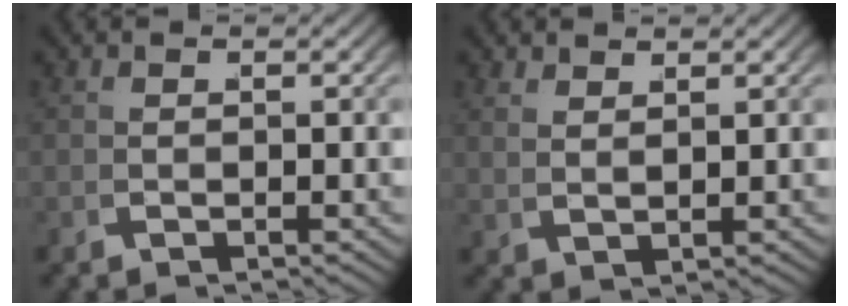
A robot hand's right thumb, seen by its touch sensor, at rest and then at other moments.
{"total": 2.1, "force": [2.0, -0.3, 0.5], "torque": [-0.003, 0.002, 0.050]}